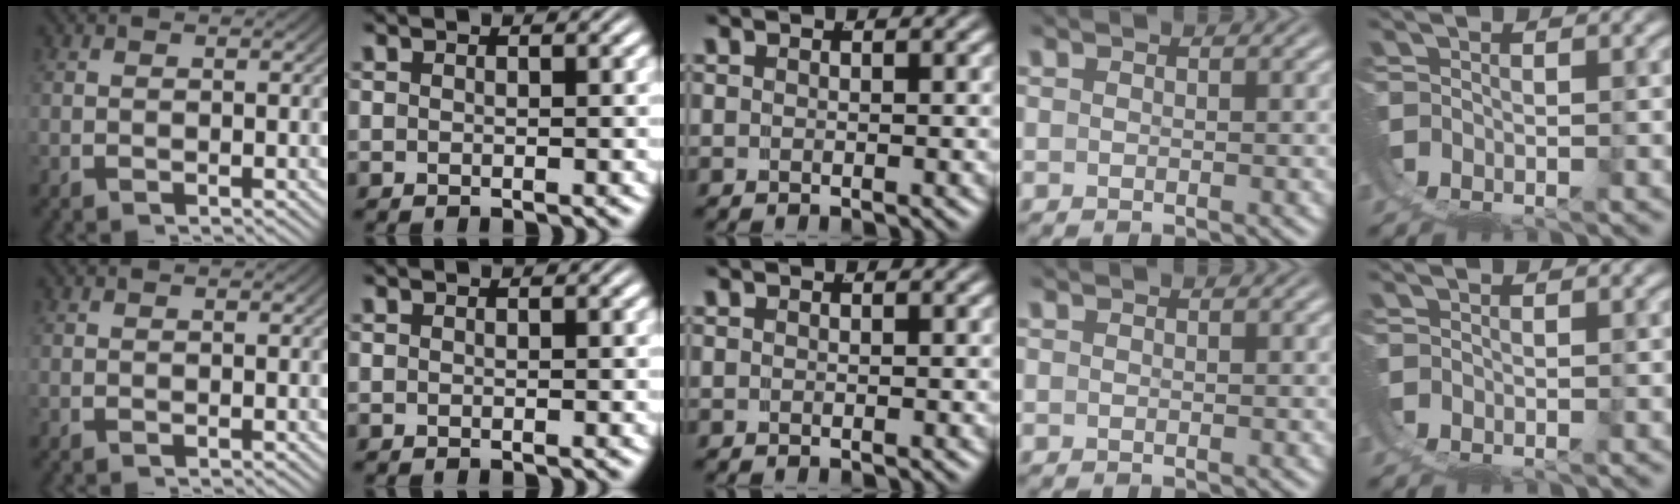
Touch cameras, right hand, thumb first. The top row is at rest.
{"little": {"total": 2.6, "force": [0.1, -2.5, -0.6], "torque": [0.025, -0.010, 0.015]}}